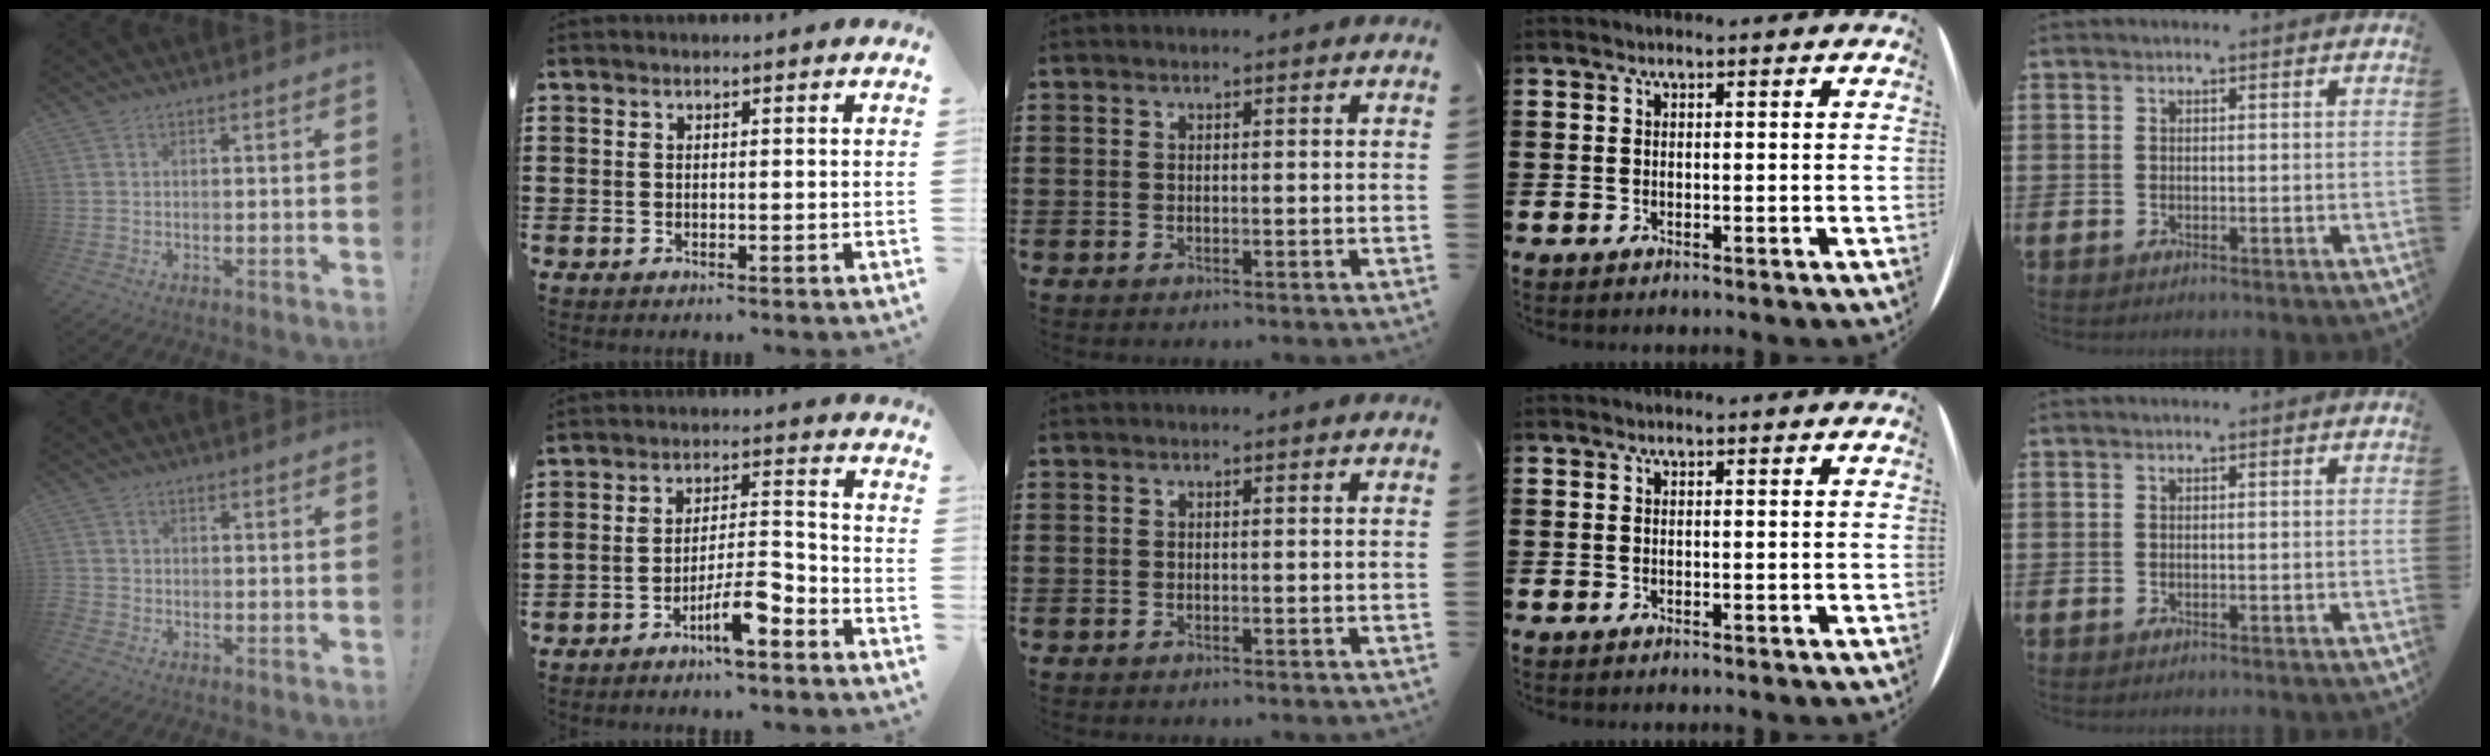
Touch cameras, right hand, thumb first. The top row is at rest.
{"thumb": {"total": 1.7, "force": [-1.1, 1.1, 0.5], "torque": [-0.006, 0.007, -0.021]}, "index": {"total": 7.6, "force": [-5.1, 1.9, 5.3], "torque": [-0.096, 0.010, -0.092]}}